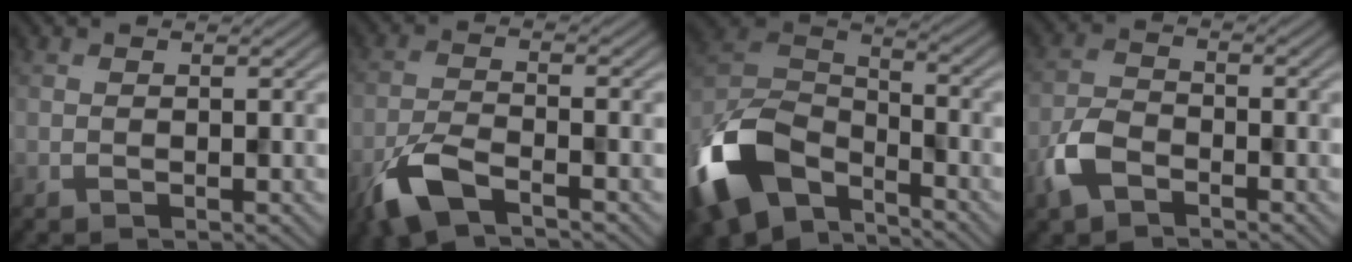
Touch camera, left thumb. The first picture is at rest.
{"total": 6.4, "force": [-4.2, 1.9, 4.3], "torque": [-0.101, -0.008, -0.094]}
{"total": 15.6, "force": [-9.0, 8.6, 9.3], "torque": [-0.242, -0.030, -0.182]}
{"total": 5.1, "force": [-3.1, 2.7, 3.0], "torque": [-0.072, -0.003, -0.077]}